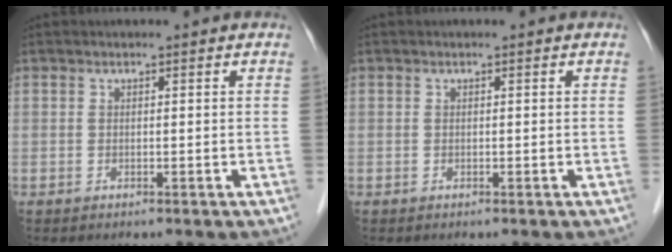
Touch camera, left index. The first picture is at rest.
{"total": 0.0}